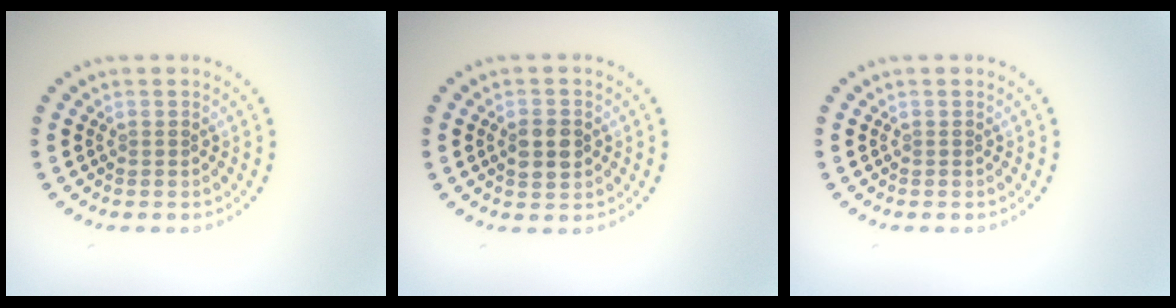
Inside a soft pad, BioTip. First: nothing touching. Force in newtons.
{"total": 2.9, "press": 2.9, "slide": 0.1}
{"total": 0.0}